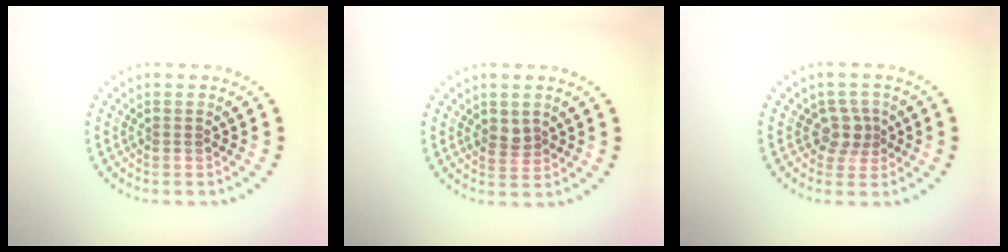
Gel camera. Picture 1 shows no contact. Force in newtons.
{"total": 1.5, "press": 1.4, "slide": 0.6}
{"total": 2.2, "press": 1.8, "slide": 1.3}